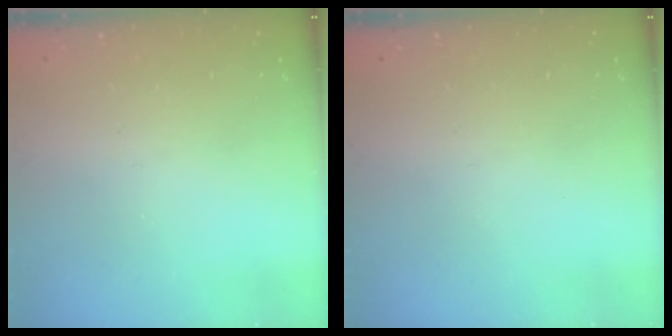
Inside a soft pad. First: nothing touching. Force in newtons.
{"total": 0.0}